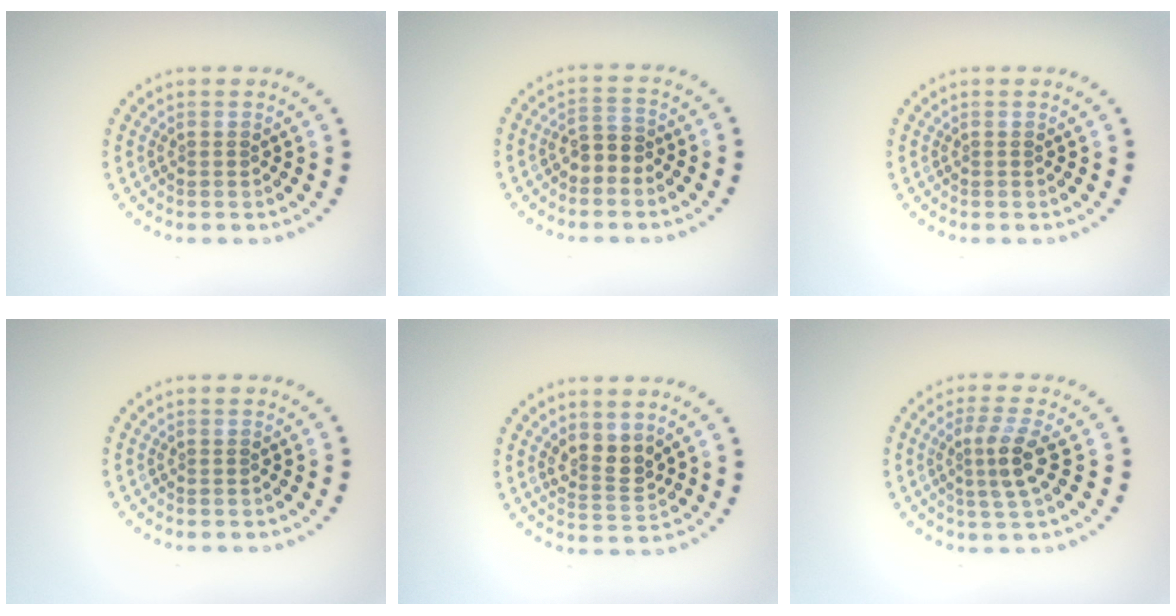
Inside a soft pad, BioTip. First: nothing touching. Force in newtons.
{"total": 2.0, "press": 1.8, "slide": 0.9}
{"total": 0.0}
{"total": 0.0}
{"total": 2.6, "press": 2.4, "slide": 1.2}
{"total": 2.9, "press": 2.6, "slide": 1.4}